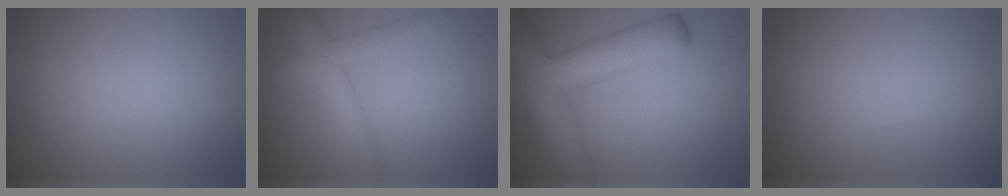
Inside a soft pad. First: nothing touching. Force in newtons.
{"total": 3.2, "press": 3.2, "slide": 0.1}
{"total": 9.8, "press": 9.8, "slide": 0.6}
{"total": 0.0}